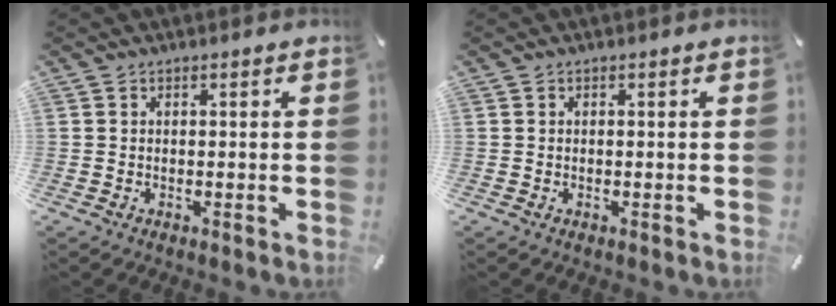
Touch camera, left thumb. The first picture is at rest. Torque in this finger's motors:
{"motor_torque": [0.02, -0.03, 0.05, 0.01, 0.00]}